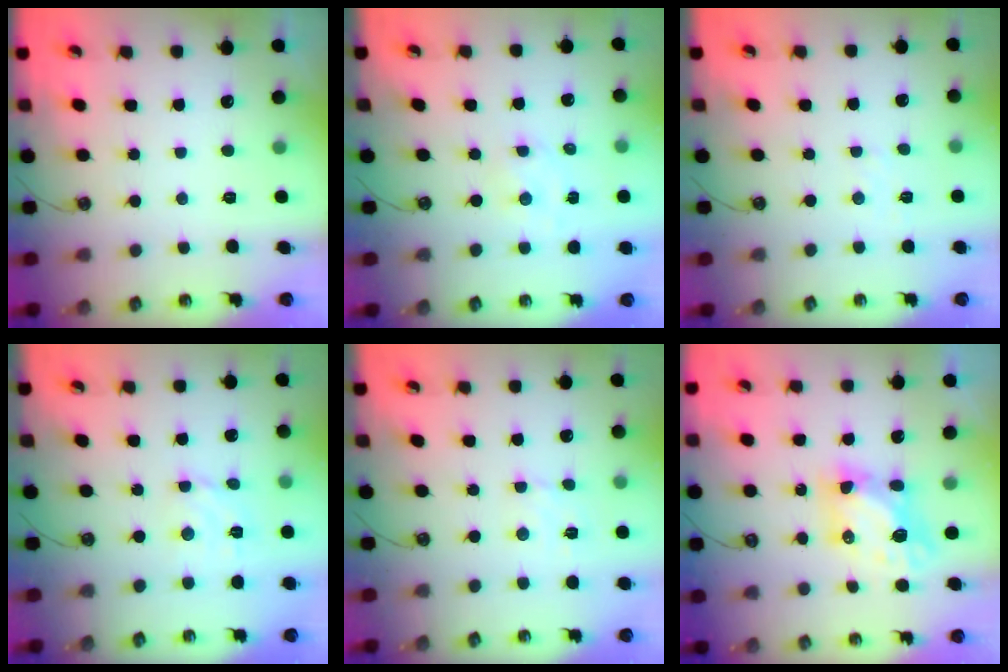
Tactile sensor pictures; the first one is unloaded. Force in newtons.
{"total": 1.5, "press": 1.5, "slide": 0.3}
{"total": 2.5, "press": 2.5, "slide": 0.4}
{"total": 4.7, "press": 4.7, "slide": 0.2}
{"total": 2.9, "press": 2.8, "slide": 0.6}
{"total": 7.5, "press": 7.5, "slide": 0.7}